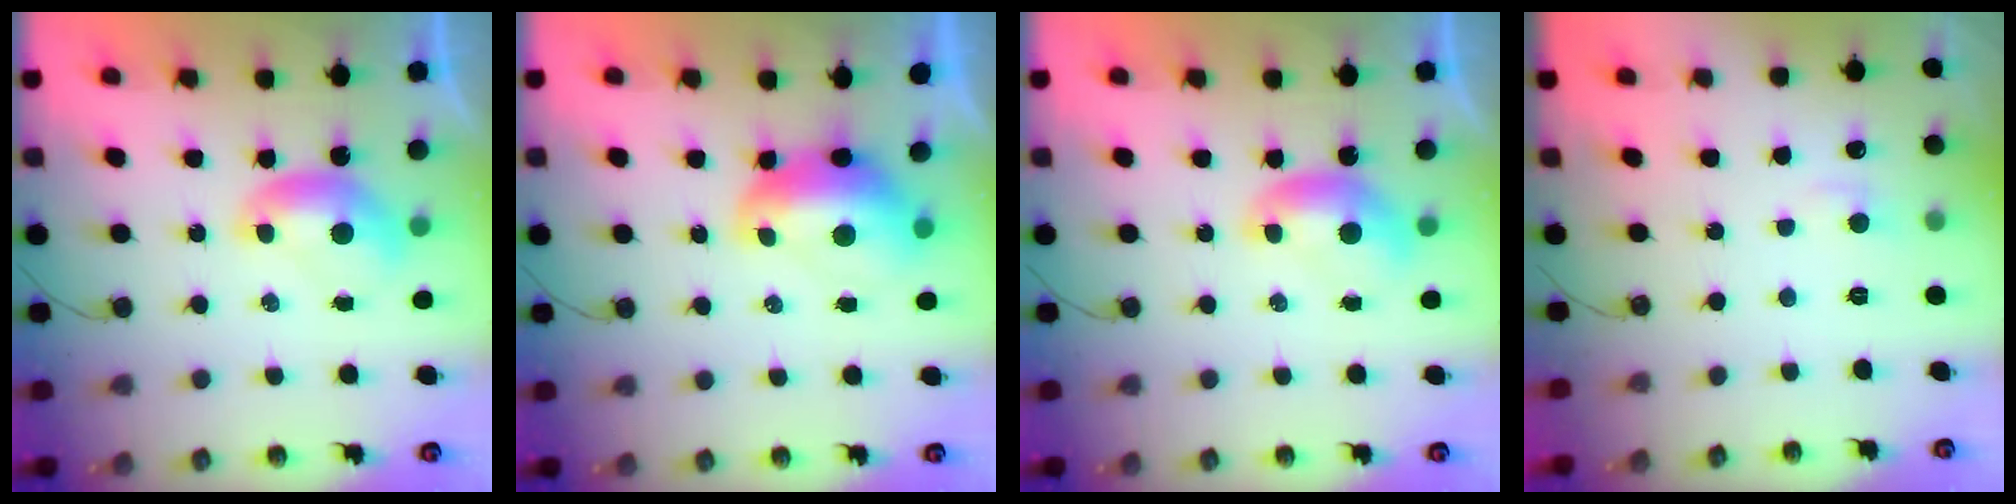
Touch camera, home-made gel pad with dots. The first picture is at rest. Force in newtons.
{"total": 2.9, "press": 2.8, "slide": 0.7}
{"total": 0.0}
{"total": 0.7, "press": 0.3, "slide": 0.7}